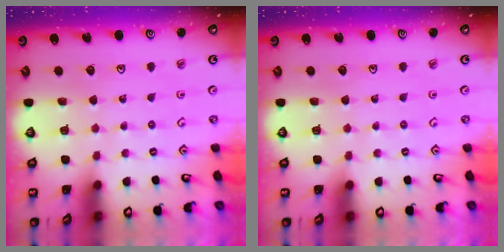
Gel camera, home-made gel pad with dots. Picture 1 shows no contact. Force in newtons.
{"total": 0.0}